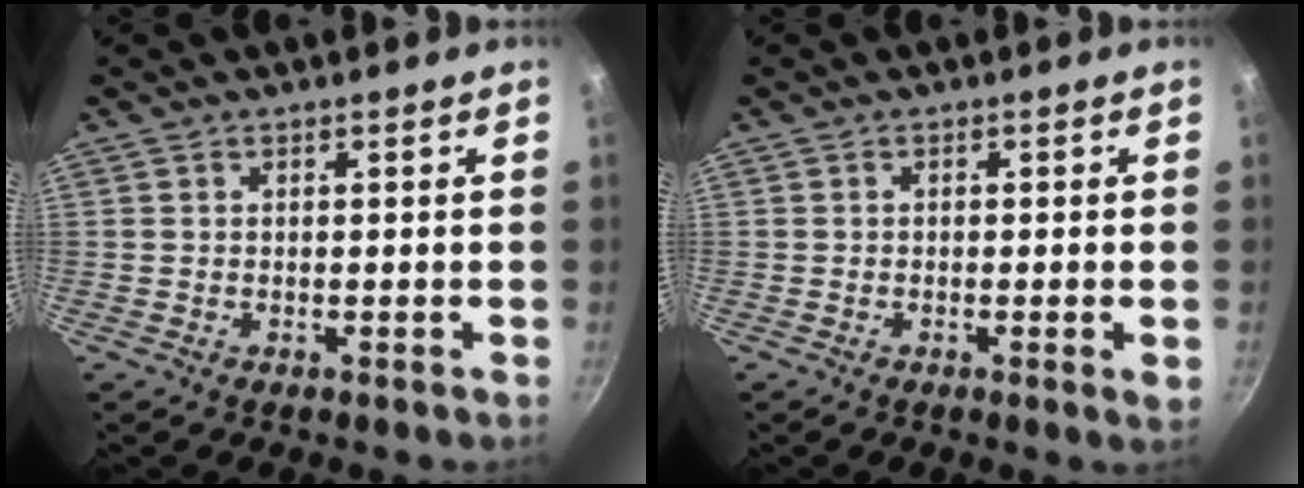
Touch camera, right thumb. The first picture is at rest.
{"total": 1.8, "force": [-0.4, 0.1, 1.8], "torque": [-0.028, -0.005, -0.009]}